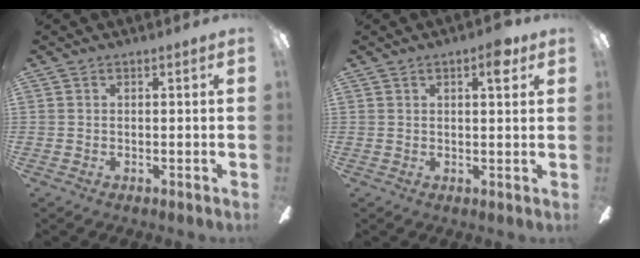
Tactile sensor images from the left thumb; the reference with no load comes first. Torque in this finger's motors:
{"motor_torque": [-0.16, 0.14, -0.08, -0.03, 0.02]}